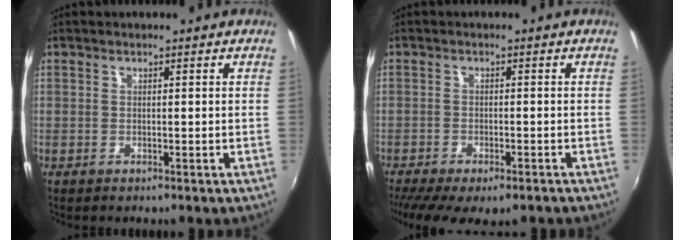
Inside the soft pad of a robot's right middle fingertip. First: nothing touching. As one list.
[{"total": 11.1, "force": [-8.3, 3.6, 6.4], "torque": [-0.139, -0.047, -0.127]}]